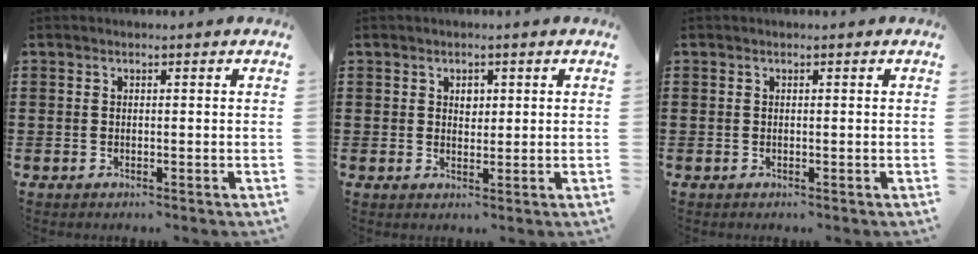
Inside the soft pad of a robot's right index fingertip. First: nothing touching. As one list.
[{"total": 1.9, "force": [0.7, 1.3, 1.1], "torque": [-0.016, 0.004, 0.010]}, {"total": 0.0}]